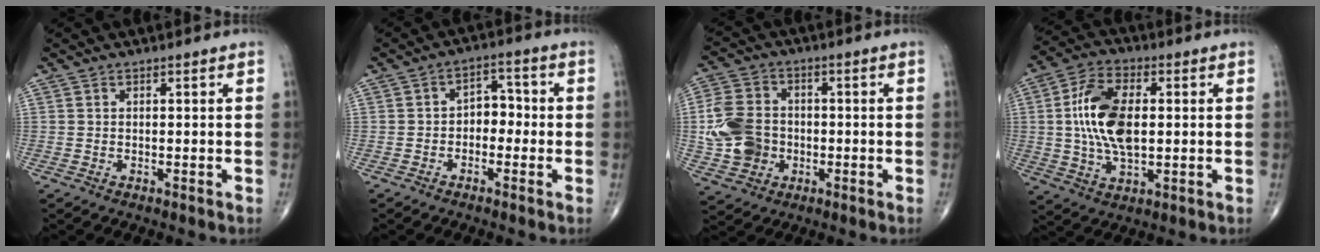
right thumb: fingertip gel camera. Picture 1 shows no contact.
{"total": 4.8, "force": [-1.0, 3.3, 3.2], "torque": [-0.021, 0.023, -0.029]}
{"total": 11.0, "force": [-1.4, 9.1, 6.1], "torque": [-0.108, 0.013, -0.026]}
{"total": 13.5, "force": [1.1, 7.1, 11.5], "torque": [-0.218, 0.007, 0.018]}